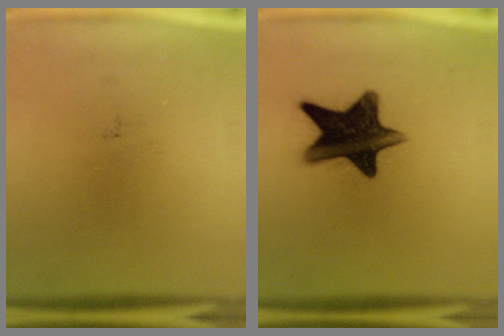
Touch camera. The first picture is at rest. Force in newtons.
{"total": 15.0}